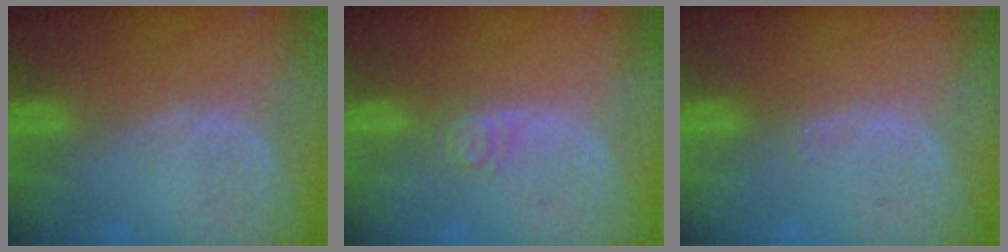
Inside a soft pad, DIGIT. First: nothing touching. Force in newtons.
{"total": 2.6, "press": 2.6, "slide": 0.3}
{"total": 0.6, "press": 0.5, "slide": 0.4}